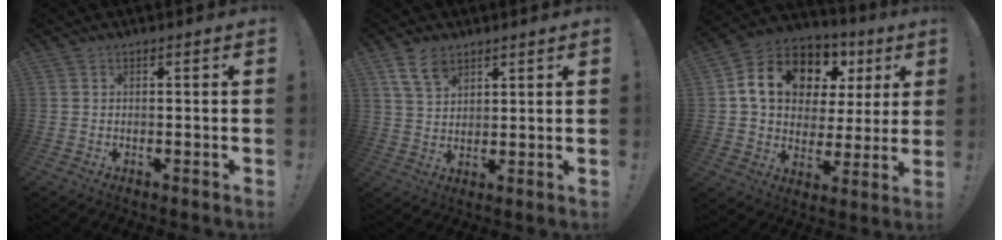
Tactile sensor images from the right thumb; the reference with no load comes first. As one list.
[{"total": 7.6, "force": [5.0, 4.3, 3.8], "torque": [-0.074, -0.013, 0.097]}, {"total": 16.9, "force": [7.4, 11.6, 9.8], "torque": [-0.165, -0.029, 0.146]}]